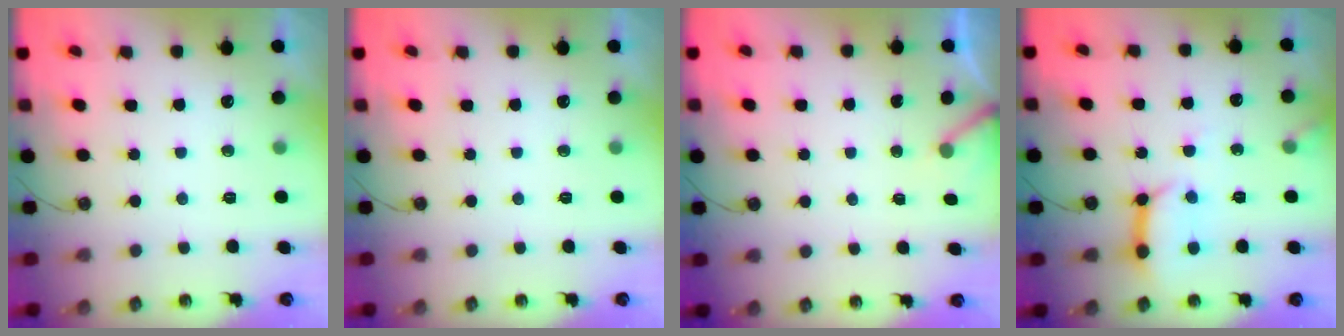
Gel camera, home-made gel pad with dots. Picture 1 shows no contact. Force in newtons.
{"total": 0.0}
{"total": 3.0, "press": 3.0, "slide": 0.3}
{"total": 11.6, "press": 11.5, "slide": 1.1}